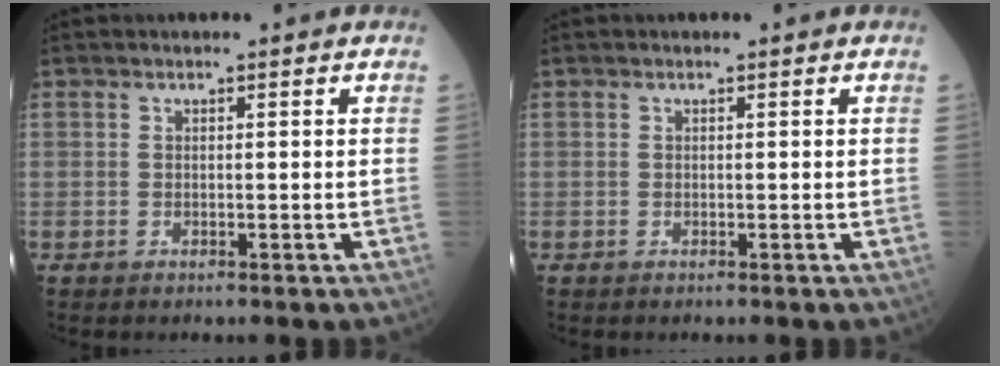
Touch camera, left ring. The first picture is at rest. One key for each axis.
{"total": 0.0}